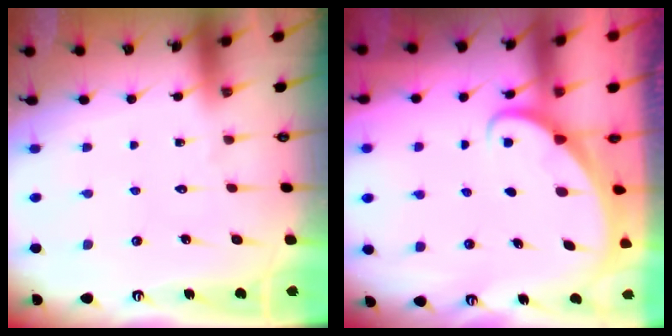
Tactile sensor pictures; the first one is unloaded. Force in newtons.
{"total": 1.8, "press": 1.8, "slide": 0.1}